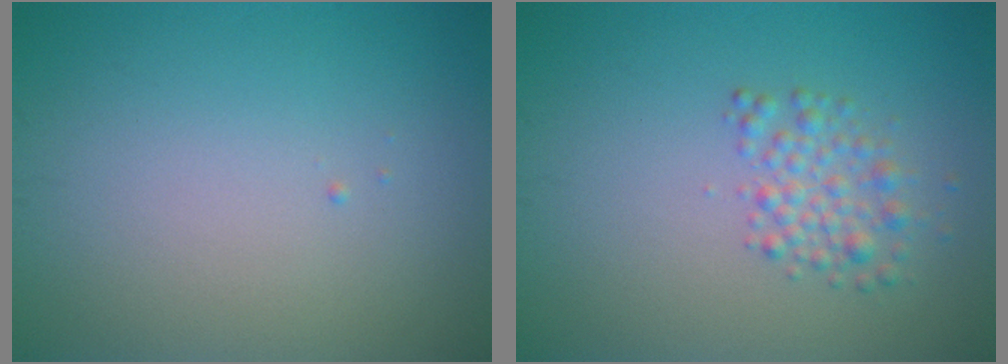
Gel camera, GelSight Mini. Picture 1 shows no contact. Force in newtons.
{"total": 2.3, "press": 2.3, "slide": 0.0}